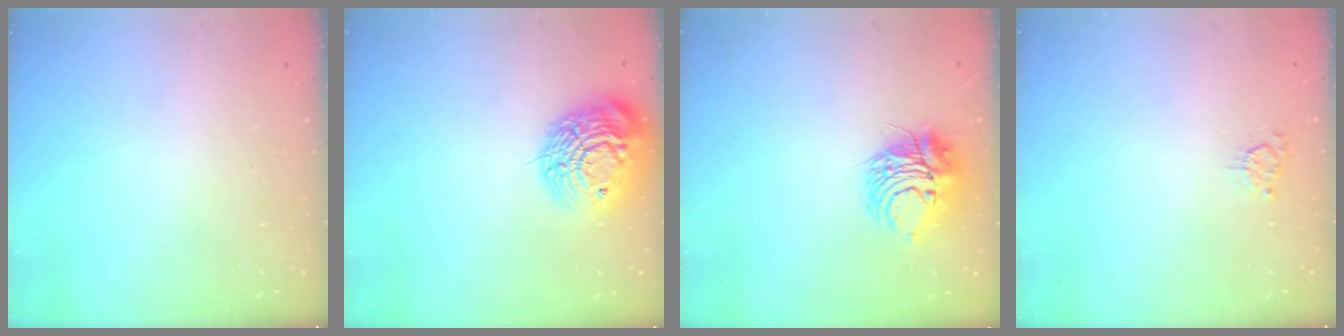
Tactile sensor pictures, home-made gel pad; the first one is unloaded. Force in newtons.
{"total": 17.4, "press": 17.4, "slide": 1.4}
{"total": 9.7, "press": 9.7, "slide": 0.5}
{"total": 2.5, "press": 2.5, "slide": 0.3}